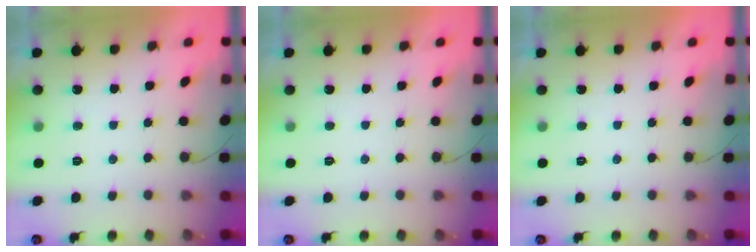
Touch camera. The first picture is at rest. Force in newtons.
{"total": 0.0}
{"total": 0.0}